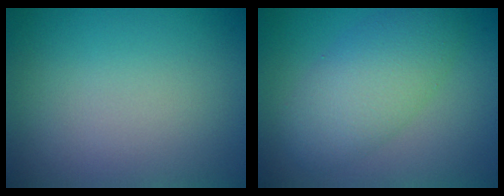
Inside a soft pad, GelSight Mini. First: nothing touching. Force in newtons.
{"total": 5.3, "press": 5.3, "slide": 0.2}